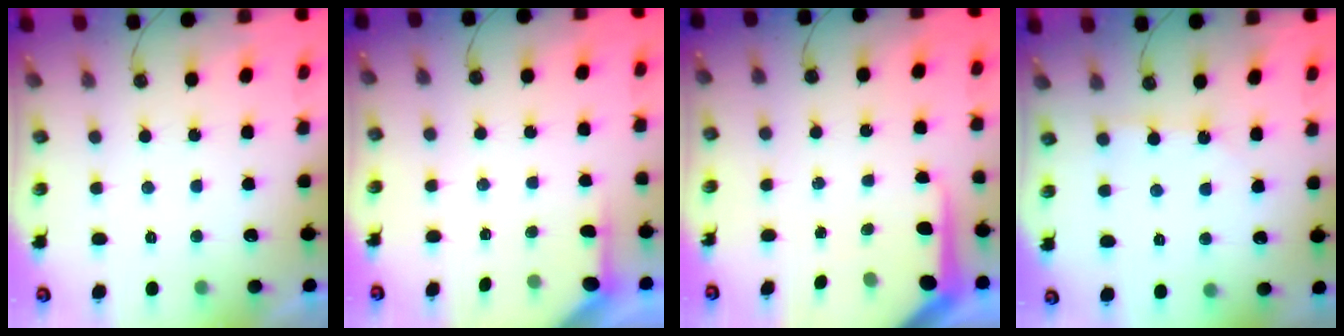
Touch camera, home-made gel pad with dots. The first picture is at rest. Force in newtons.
{"total": 2.2, "press": 2.2, "slide": 0.3}
{"total": 7.1, "press": 7.0, "slide": 0.8}
{"total": 4.9, "press": 4.9, "slide": 0.5}